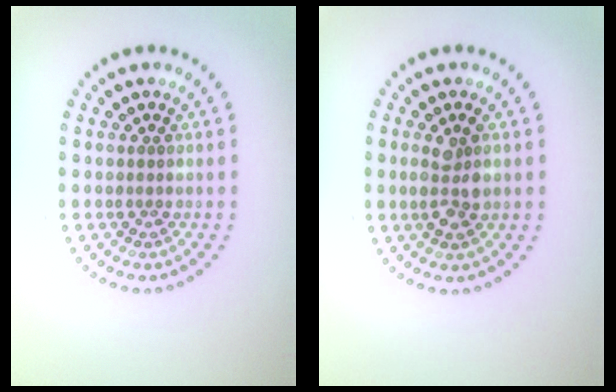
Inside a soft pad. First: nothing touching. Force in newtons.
{"total": 2.4, "press": 2.4, "slide": 0.6}